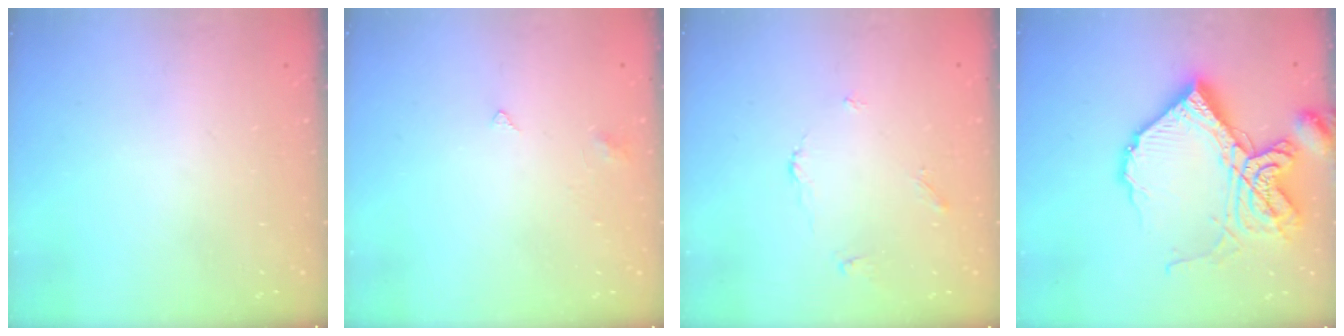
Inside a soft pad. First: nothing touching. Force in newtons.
{"total": 2.8, "press": 2.8, "slide": 0.5}
{"total": 4.0, "press": 3.9, "slide": 0.6}
{"total": 24.1, "press": 23.9, "slide": 2.8}